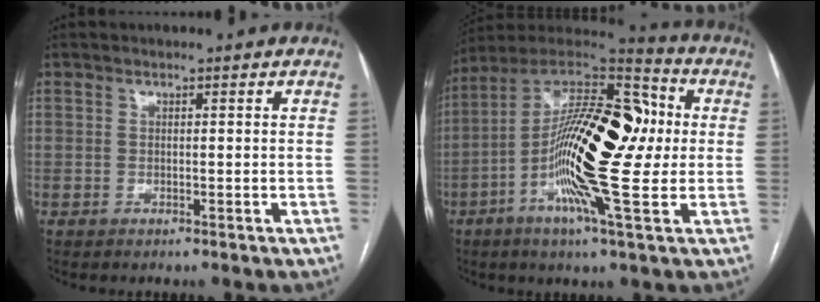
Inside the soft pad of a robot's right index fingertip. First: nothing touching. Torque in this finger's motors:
{"motor_torque": [2.14, 0.00, 0.83, 0.21]}